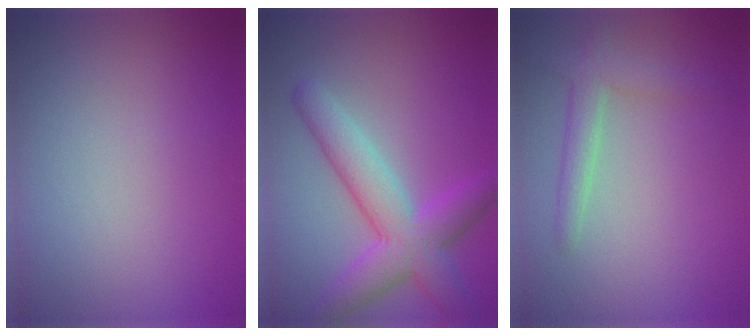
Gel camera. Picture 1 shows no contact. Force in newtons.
{"total": 6.1, "press": 6.1, "slide": 0.1}
{"total": 2.5, "press": 2.5, "slide": 0.1}